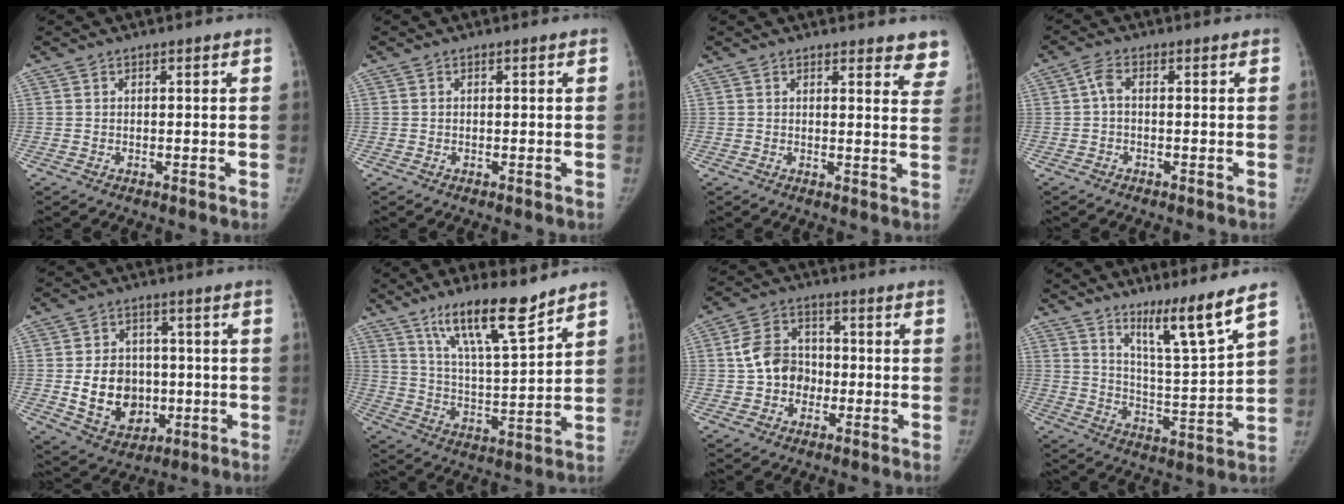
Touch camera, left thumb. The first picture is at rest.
{"total": 0.0}
{"total": 7.6, "force": [7.0, 2.2, 2.0], "torque": [0.025, -0.036, 0.051]}
{"total": 2.5, "force": [-0.1, 1.3, 2.2], "torque": [-0.042, 0.007, -0.007]}
{"total": 12.7, "force": [-1.3, 10.1, 7.5], "torque": [-0.083, 0.001, -0.005]}
{"total": 13.9, "force": [10.0, 2.4, 9.4], "torque": [-0.148, -0.065, 0.182]}
{"total": 9.0, "force": [-1.1, 7.5, 4.8], "torque": [-0.059, 0.026, -0.028]}
{"total": 11.0, "force": [8.0, -0.5, 7.6], "torque": [-0.123, -0.074, 0.141]}